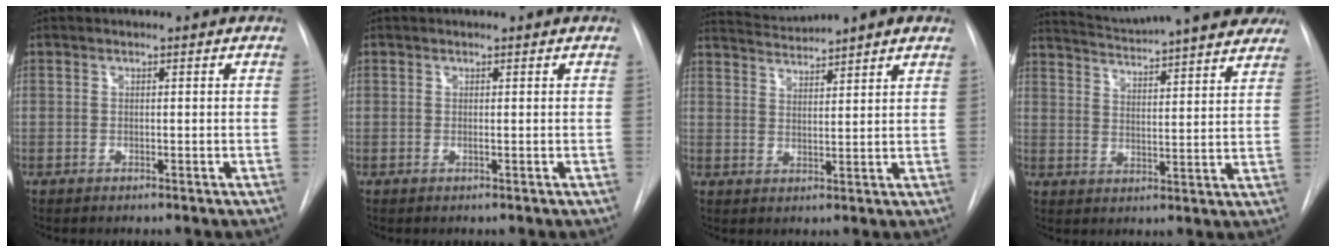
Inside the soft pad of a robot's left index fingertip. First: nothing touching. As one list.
[{"total": 0.0}, {"total": 6.4, "force": [6.0, -0.3, 2.1], "torque": [-0.040, 0.016, 0.097]}, {"total": 23.2, "force": [21.0, 2.4, 9.6], "torque": [-0.149, -0.024, 0.272]}]